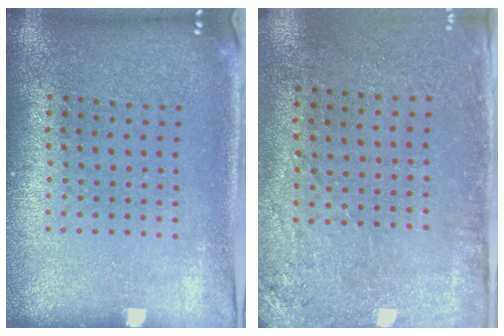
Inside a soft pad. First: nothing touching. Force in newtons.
{"total": 2.8, "press": 2.3, "slide": 1.6}